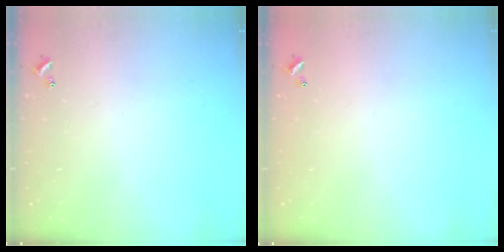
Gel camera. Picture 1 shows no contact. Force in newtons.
{"total": 2.7, "press": 2.7, "slide": 0.1}